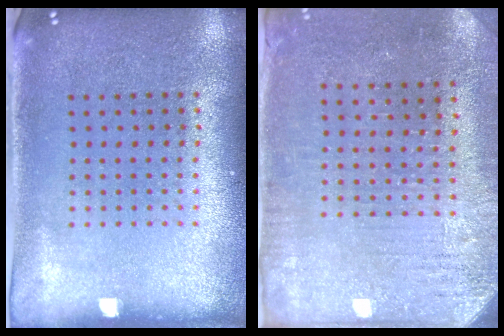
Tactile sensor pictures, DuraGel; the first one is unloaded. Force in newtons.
{"total": 3.1, "press": 2.7, "slide": 1.4}